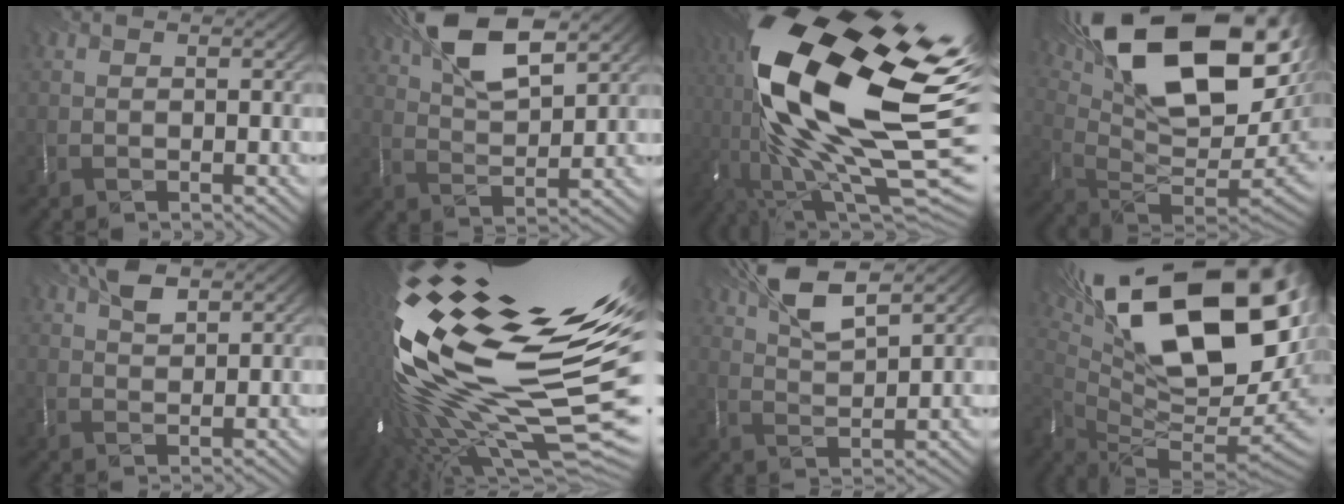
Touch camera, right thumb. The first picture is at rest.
{"total": 10.6, "force": [6.6, 3.6, 7.5], "torque": [-0.152, 0.011, 0.127]}
{"total": 22.6, "force": [2.0, 9.2, 20.6], "torque": [-0.408, -0.035, 0.034]}
{"total": 21.4, "force": [9.5, 10.1, 16.4], "torque": [-0.305, 0.026, 0.177]}
{"total": 3.1, "force": [2.1, 1.3, 1.9], "torque": [-0.042, 0.005, 0.044]}
{"total": 20.8, "force": [1.8, 7.2, 19.4], "torque": [-0.372, -0.044, 0.039]}
{"total": 8.0, "force": [5.5, 2.0, 5.5], "torque": [-0.112, 0.011, 0.110]}
{"total": 21.3, "force": [7.8, 9.3, 17.5], "torque": [-0.294, 0.017, 0.151]}